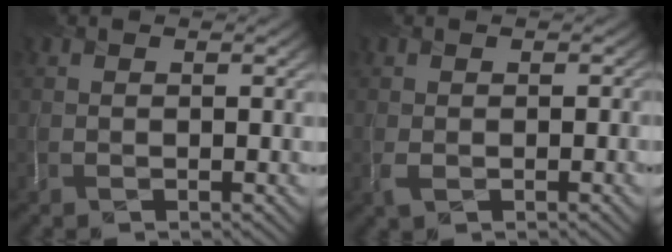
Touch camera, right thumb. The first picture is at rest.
{"total": 1.3, "force": [-0.3, 1.0, 0.7], "torque": [-0.018, -0.005, -0.001]}